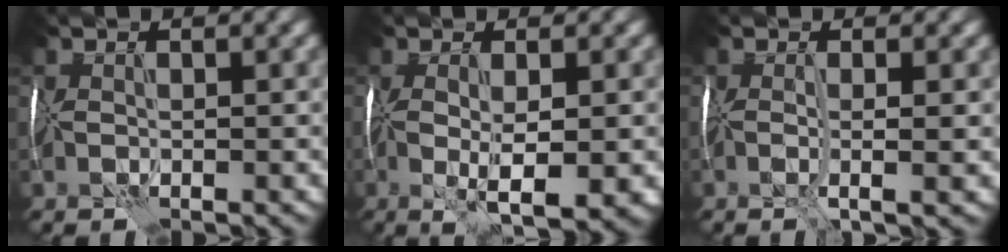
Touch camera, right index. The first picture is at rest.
{"total": 4.8, "force": [-0.9, 1.3, 4.5], "torque": [-0.082, -0.009, -0.010]}
{"total": 2.5, "force": [-0.1, 0.5, 2.5], "torque": [-0.034, -0.002, -0.004]}